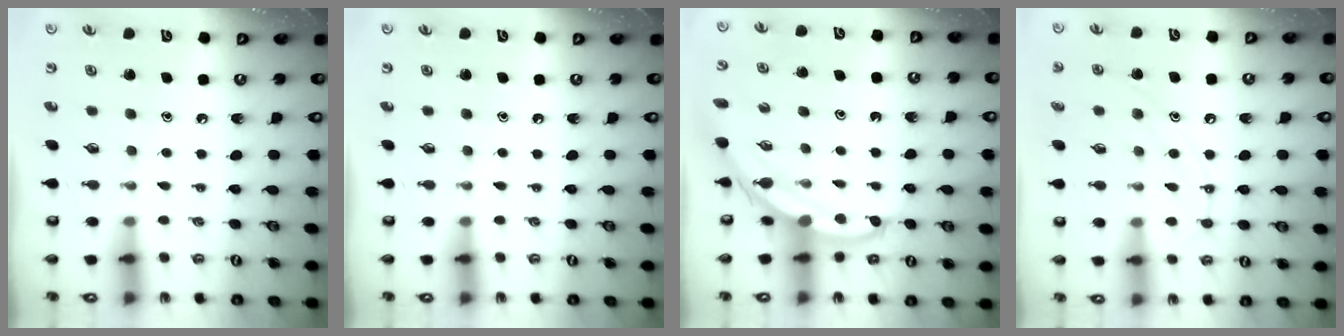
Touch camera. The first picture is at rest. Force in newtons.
{"total": 0.0}
{"total": 5.5, "press": 5.5, "slide": 0.5}
{"total": 10.2, "press": 10.2, "slide": 1.0}